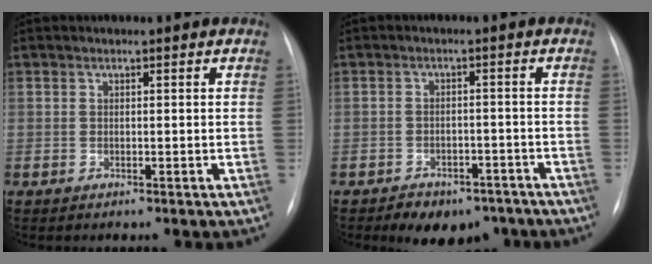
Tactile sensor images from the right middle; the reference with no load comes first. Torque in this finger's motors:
{"motor_torque": [0.36, -0.36, 0.12, 0.03]}